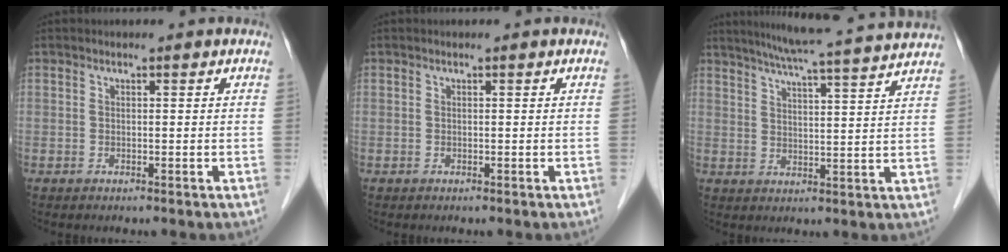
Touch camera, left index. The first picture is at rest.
{"total": 0.0}
{"total": 15.4, "force": [13.8, -1.1, 6.6], "torque": [-0.118, -0.002, 0.183]}